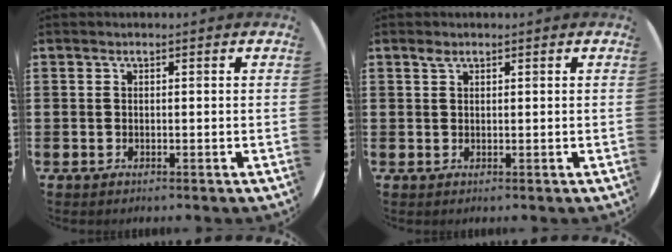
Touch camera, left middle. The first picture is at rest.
{"total": 0.8, "force": [0.6, 0.4, 0.4], "torque": [-0.002, -0.001, 0.009]}